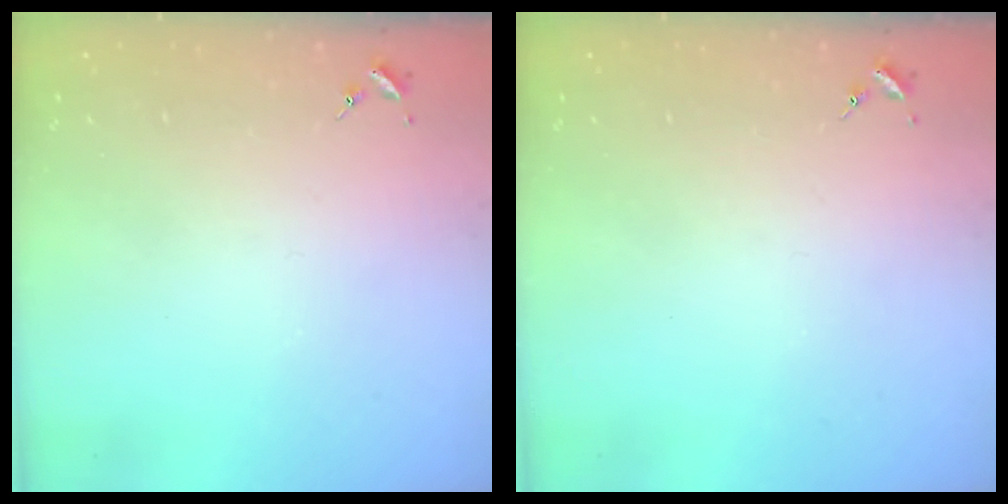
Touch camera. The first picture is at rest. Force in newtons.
{"total": 0.0}